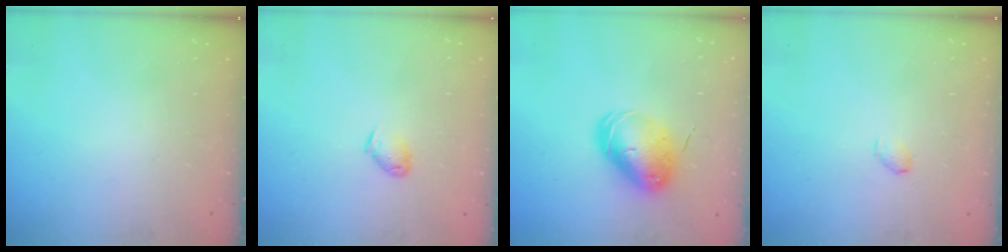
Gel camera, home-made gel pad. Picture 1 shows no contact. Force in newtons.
{"total": 3.5, "press": 3.4, "slide": 0.6}
{"total": 9.1, "press": 9.0, "slide": 1.5}
{"total": 2.9, "press": 2.9, "slide": 0.5}